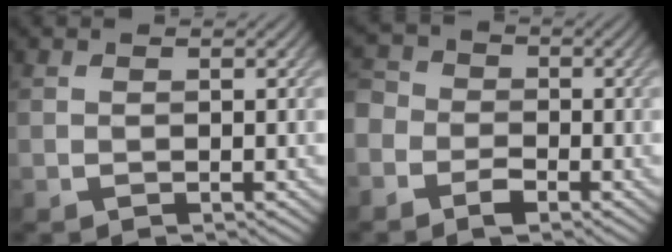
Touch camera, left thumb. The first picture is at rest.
{"total": 5.2, "force": [-2.7, 3.7, 2.5], "torque": [-0.051, -0.004, -0.064]}